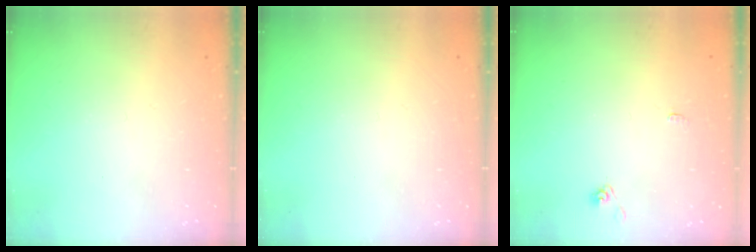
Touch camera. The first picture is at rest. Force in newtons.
{"total": 0.0}
{"total": 3.9, "press": 3.9, "slide": 0.3}